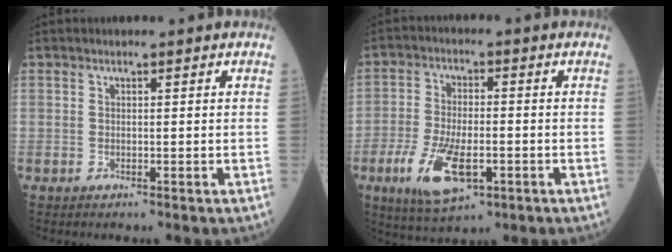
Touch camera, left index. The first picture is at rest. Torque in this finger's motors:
{"motor_torque": [1.45, 0.69, 0.28, 0.07]}